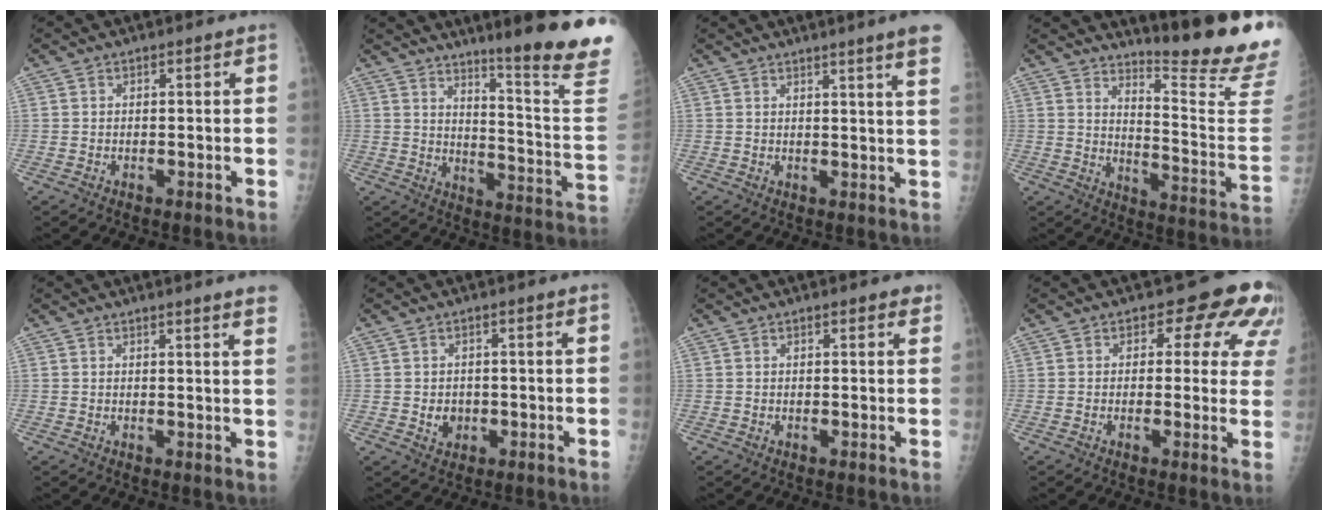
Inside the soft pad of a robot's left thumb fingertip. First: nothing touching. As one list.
[{"total": 21.4, "force": [16.0, -0.1, 14.2], "torque": [-0.170, -0.141, 0.211]}, {"total": 8.3, "force": [5.9, -0.7, 5.9], "torque": [-0.069, -0.019, 0.053]}, {"total": 19.4, "force": [17.4, -0.5, 8.6], "torque": [-0.105, -0.209, 0.227]}, {"total": 5.6, "force": [4.6, -0.5, 3.1], "torque": [-0.035, -0.015, 0.035]}, {"total": 3.1, "force": [-0.5, 2.6, 1.6], "torque": [-0.011, 0.002, -0.001]}, {"total": 2.3, "force": [1.4, 0.9, 1.5], "torque": [-0.010, -0.004, 0.014]}, {"total": 10.7, "force": [5.7, 6.4, 6.5], "torque": [-0.015, -0.016, 0.042]}]